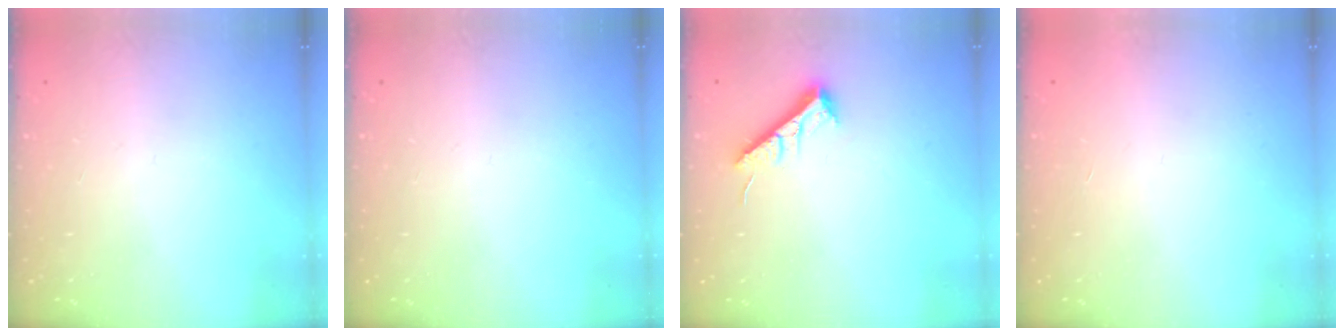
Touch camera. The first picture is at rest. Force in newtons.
{"total": 0.0}
{"total": 7.3, "press": 7.3, "slide": 0.6}
{"total": 1.7, "press": 1.7, "slide": 0.1}